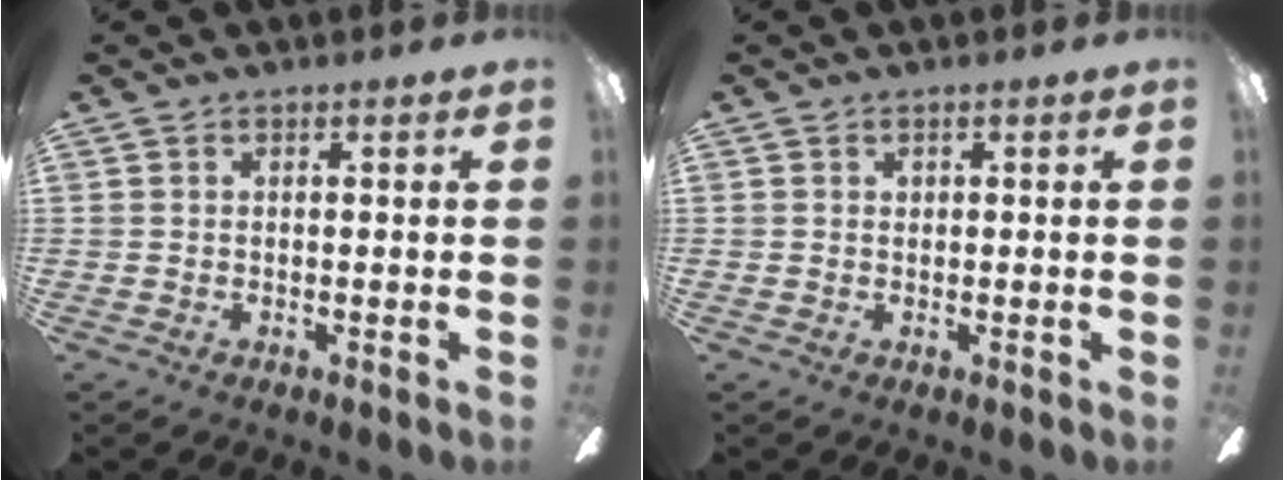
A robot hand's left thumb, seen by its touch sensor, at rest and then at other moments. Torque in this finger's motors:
{"motor_torque": [0.02, -0.02, 0.21, -0.07, 0.00]}